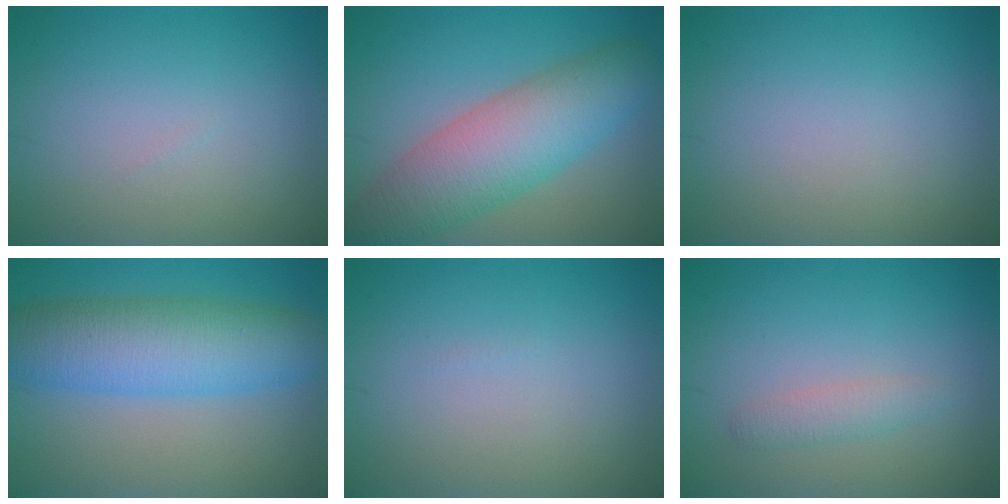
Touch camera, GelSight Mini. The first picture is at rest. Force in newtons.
{"total": 8.3, "press": 8.3, "slide": 0.2}
{"total": 0.0}
{"total": 8.2, "press": 8.2, "slide": 0.2}
{"total": 0.0}
{"total": 1.6, "press": 1.6, "slide": 0.0}